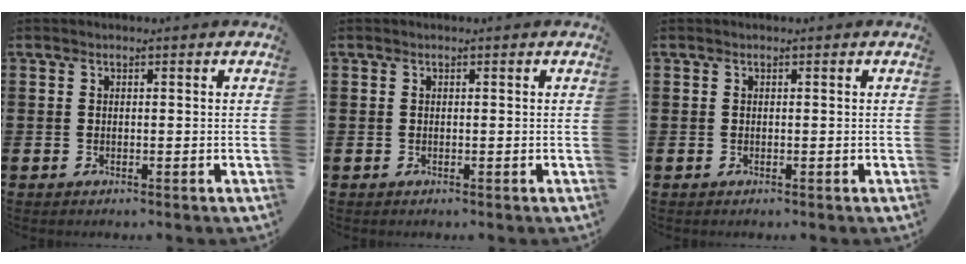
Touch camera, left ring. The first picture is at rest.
{"total": 0.0}
{"total": 0.0}